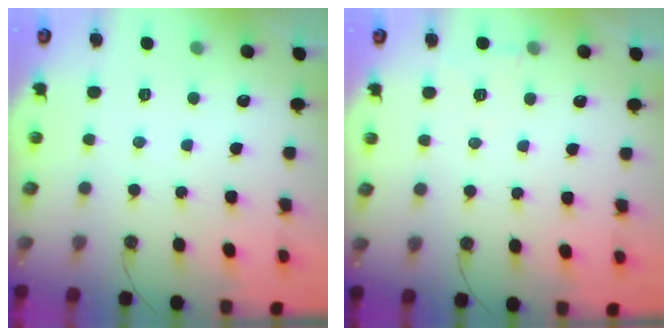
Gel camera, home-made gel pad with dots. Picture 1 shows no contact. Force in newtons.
{"total": 5.6, "press": 3.6, "slide": 4.4}